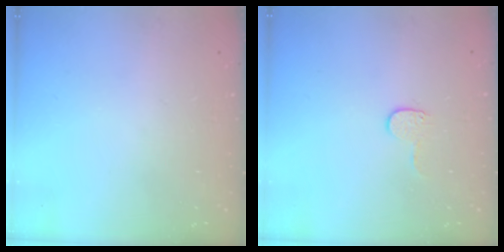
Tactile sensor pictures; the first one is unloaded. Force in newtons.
{"total": 3.9, "press": 3.9, "slide": 0.4}